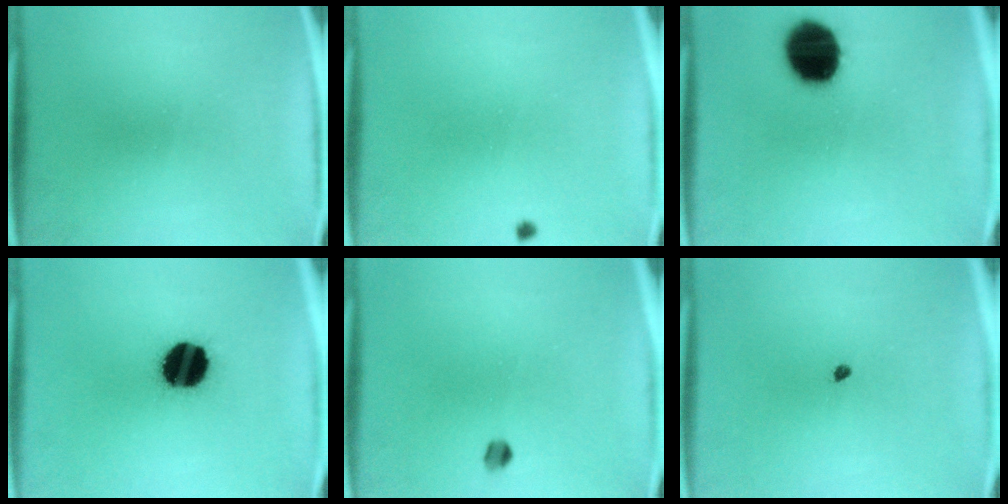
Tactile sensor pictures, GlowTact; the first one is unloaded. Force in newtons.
{"total": 0.5}
{"total": 16.8}
{"total": 14.7}
{"total": 1.7}
{"total": 0.7}